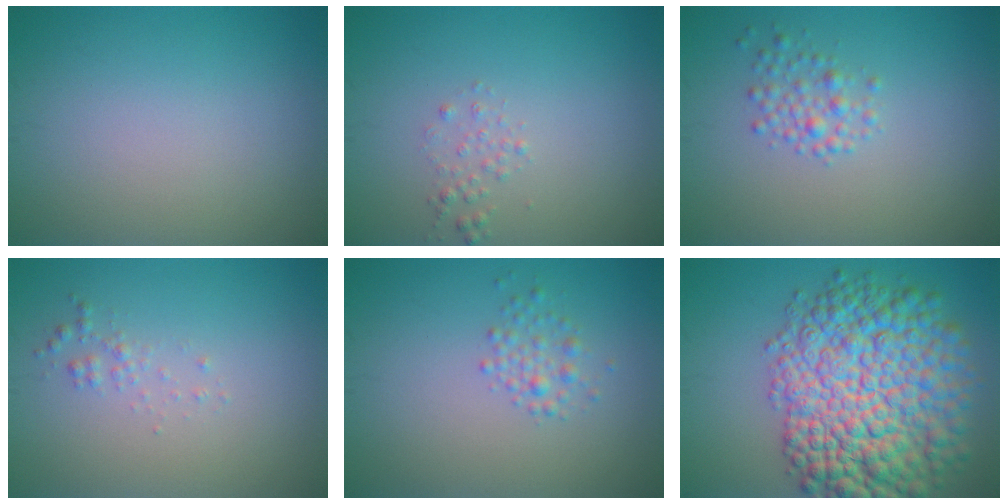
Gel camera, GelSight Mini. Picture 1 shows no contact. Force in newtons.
{"total": 0.9, "press": 0.9, "slide": 0.1}
{"total": 1.9, "press": 1.9, "slide": 0.1}
{"total": 0.9, "press": 0.9, "slide": 0.0}
{"total": 1.7, "press": 1.7, "slide": 0.0}
{"total": 13.8, "press": 13.8, "slide": 0.4}